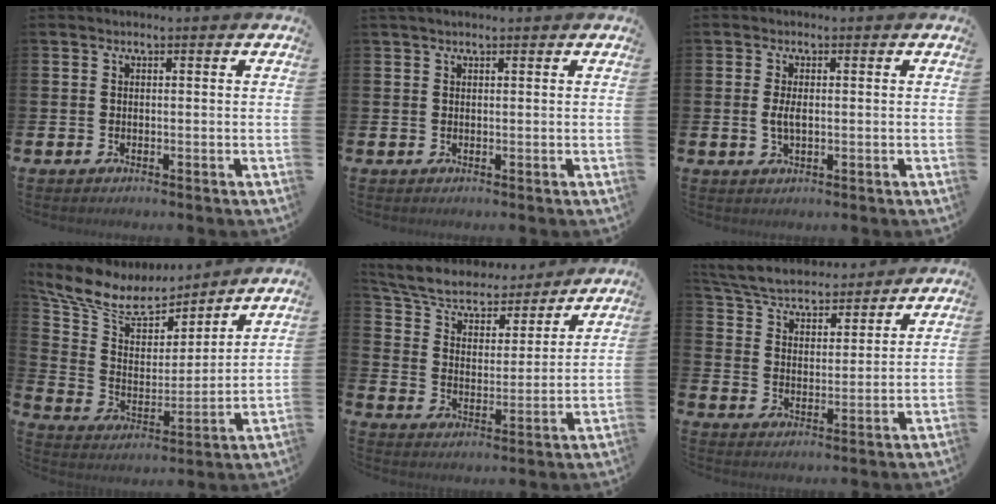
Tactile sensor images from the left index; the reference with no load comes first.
{"total": 1.1, "force": [1.0, 0.2, 0.4], "torque": [-0.005, 0.001, 0.017]}
{"total": 2.3, "force": [0.1, 0.9, 2.1], "torque": [-0.038, 0.002, 0.001]}
{"total": 10.2, "force": [9.0, 3.9, 2.5], "torque": [-0.104, -0.054, 0.162]}
{"total": 7.2, "force": [6.6, 2.3, 1.7], "torque": [-0.071, -0.046, 0.113]}
{"total": 5.8, "force": [5.6, 1.2, 0.9], "torque": [-0.048, -0.041, 0.096]}